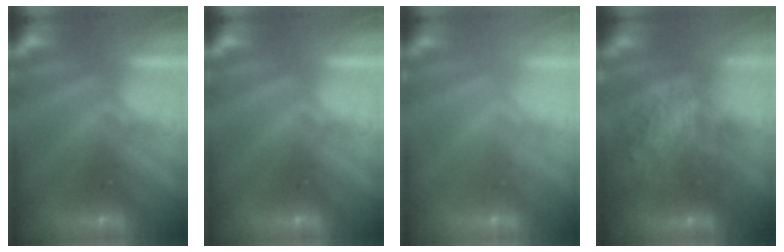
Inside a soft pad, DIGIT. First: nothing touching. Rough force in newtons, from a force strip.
{"total": 0.0}
{"total": 1.8}
{"total": 5.8}